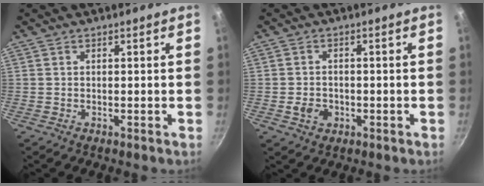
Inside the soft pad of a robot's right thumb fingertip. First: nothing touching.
{"total": 3.6, "force": [-1.0, 2.9, 1.9], "torque": [-0.026, 0.008, -0.016]}